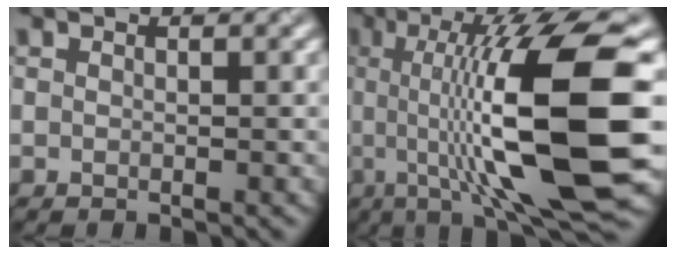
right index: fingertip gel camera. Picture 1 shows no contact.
{"total": 14.8, "force": [0.0, 3.5, 14.4], "torque": [-0.219, 0.008, -0.003]}